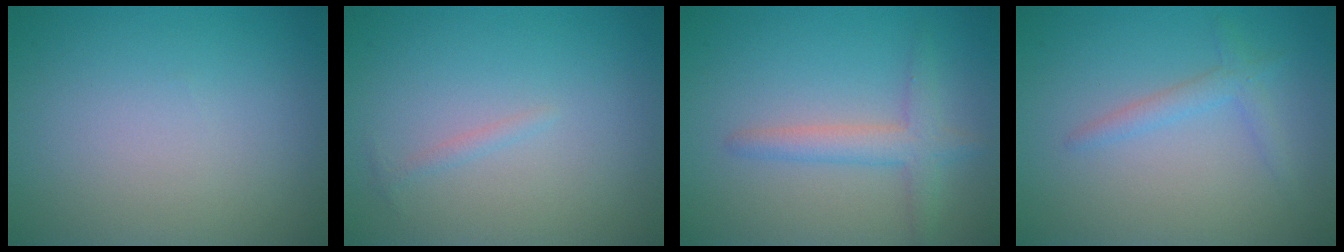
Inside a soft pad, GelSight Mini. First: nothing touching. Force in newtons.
{"total": 0.7, "press": 0.7, "slide": 0.1}
{"total": 2.6, "press": 2.6, "slide": 0.2}
{"total": 1.6, "press": 1.6, "slide": 0.1}